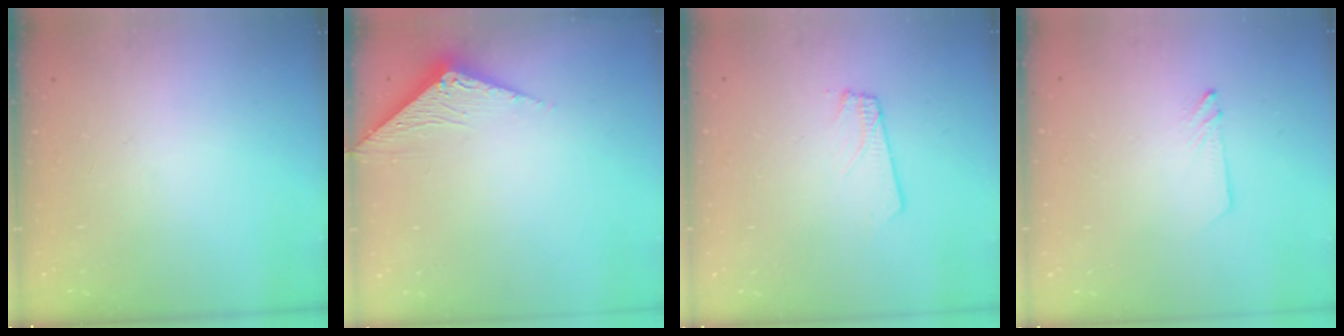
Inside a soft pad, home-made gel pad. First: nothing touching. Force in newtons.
{"total": 3.3, "press": 3.3, "slide": 0.2}
{"total": 1.8, "press": 1.8, "slide": 0.1}
{"total": 1.5, "press": 1.5, "slide": 0.1}